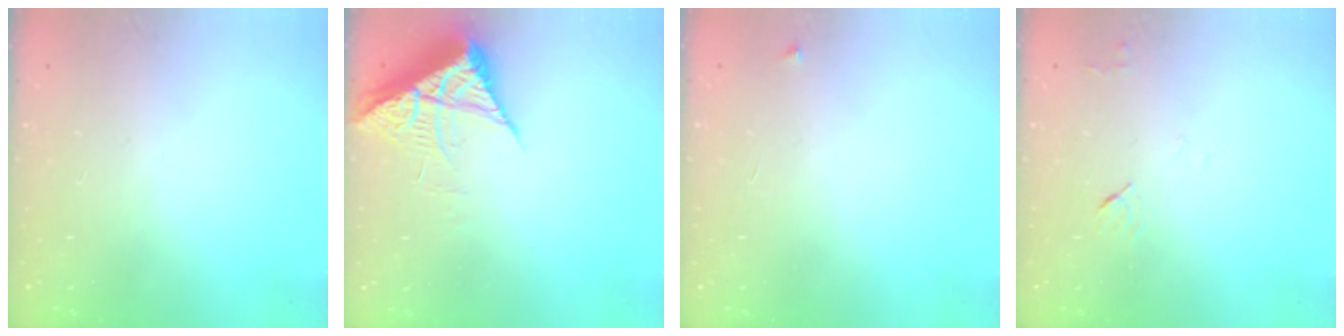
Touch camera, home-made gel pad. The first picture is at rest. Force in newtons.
{"total": 7.5, "press": 7.5, "slide": 0.8}
{"total": 2.3, "press": 2.3, "slide": 0.3}
{"total": 4.6, "press": 4.5, "slide": 0.6}